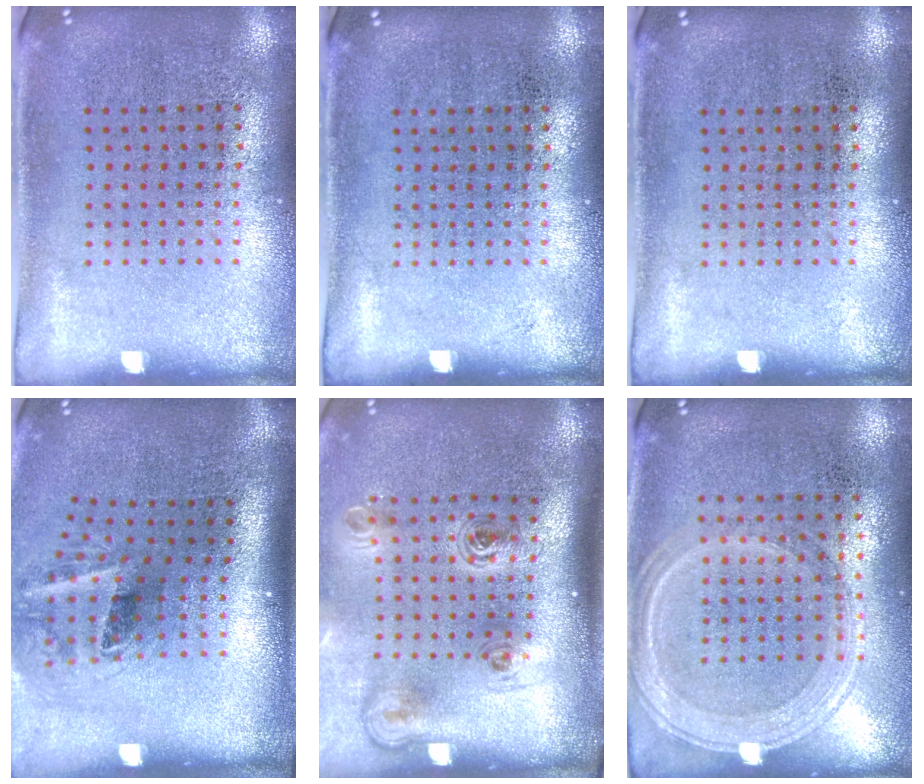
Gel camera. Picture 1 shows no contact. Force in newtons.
{"total": 0.0}
{"total": 0.0}
{"total": 2.2, "press": 1.3, "slide": 1.7}
{"total": 2.2, "press": 1.4, "slide": 1.7}
{"total": 1.2, "press": 1.1, "slide": 0.4}